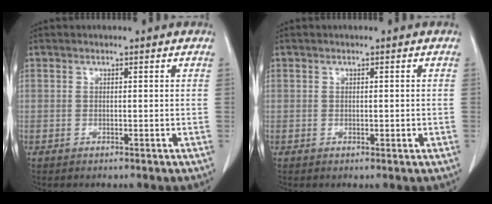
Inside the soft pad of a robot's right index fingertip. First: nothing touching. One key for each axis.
{"total": 0.9, "fx": -0.1, "fy": 0.4, "fz": 0.7, "tx": -0.009, "ty": -0.001, "tz": 0.001}